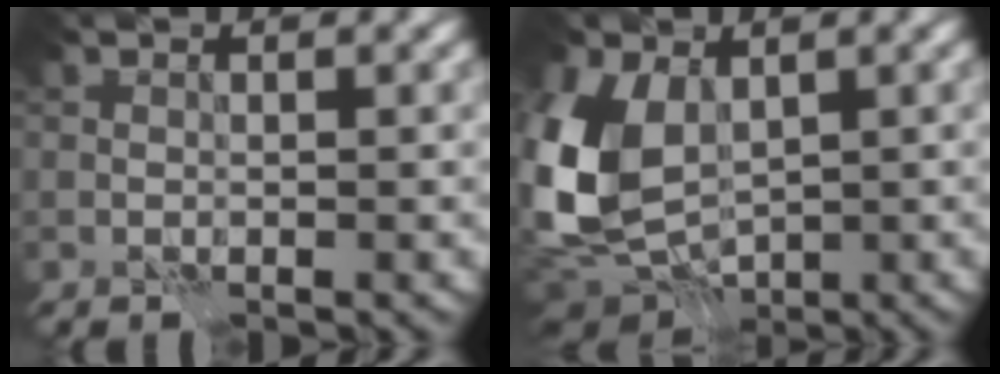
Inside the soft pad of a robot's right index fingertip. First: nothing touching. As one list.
[{"total": 9.4, "force": [0.8, 6.4, 6.8], "torque": [-0.177, -0.009, 0.010]}]